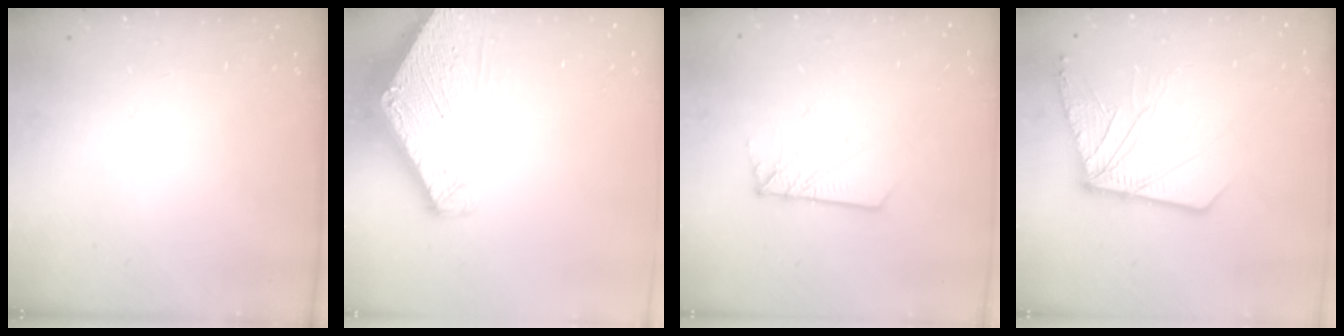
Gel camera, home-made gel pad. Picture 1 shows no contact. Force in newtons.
{"total": 4.2, "press": 4.2, "slide": 0.4}
{"total": 5.5, "press": 5.5, "slide": 0.1}
{"total": 14.4, "press": 14.4, "slide": 1.5}